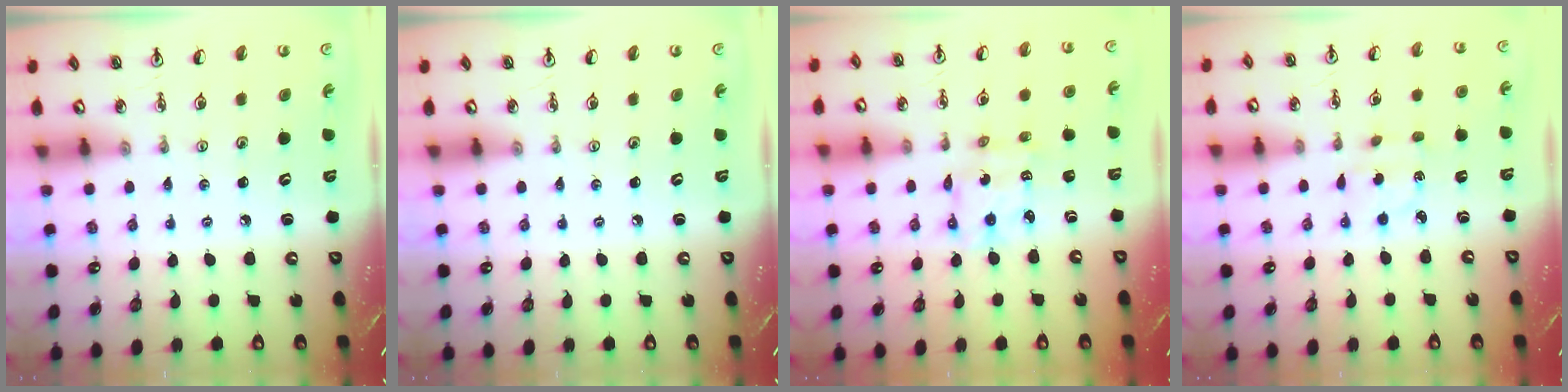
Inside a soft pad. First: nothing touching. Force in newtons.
{"total": 0.0}
{"total": 6.4, "press": 6.4, "slide": 0.3}
{"total": 2.5, "press": 2.4, "slide": 0.5}